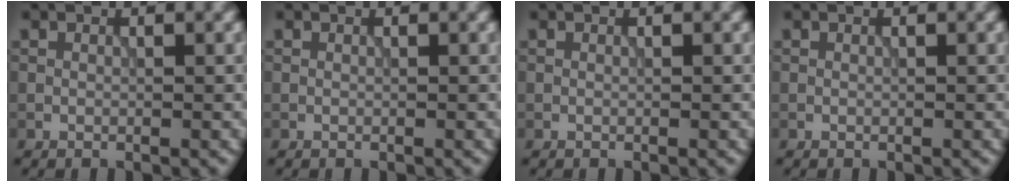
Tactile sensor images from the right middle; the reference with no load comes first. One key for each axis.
{"total": 0.0}
{"total": 0.0}
{"total": 0.0}